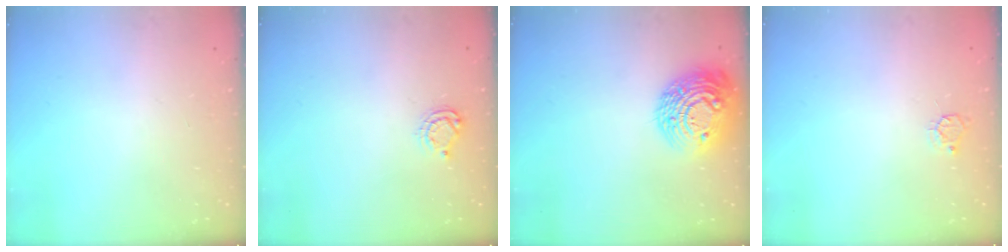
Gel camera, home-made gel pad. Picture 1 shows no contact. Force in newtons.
{"total": 5.8, "press": 5.8, "slide": 0.7}
{"total": 17.9, "press": 17.8, "slide": 1.1}
{"total": 3.8, "press": 3.8, "slide": 0.4}